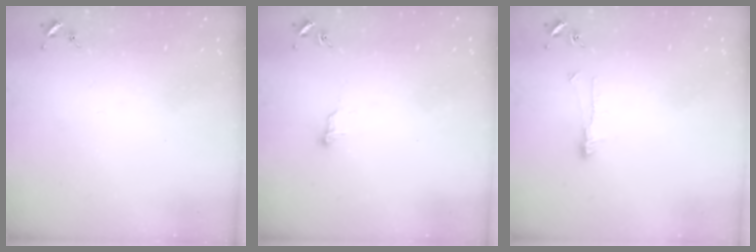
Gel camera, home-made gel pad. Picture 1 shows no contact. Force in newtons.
{"total": 5.6, "press": 5.5, "slide": 0.6}
{"total": 6.8, "press": 6.7, "slide": 0.4}